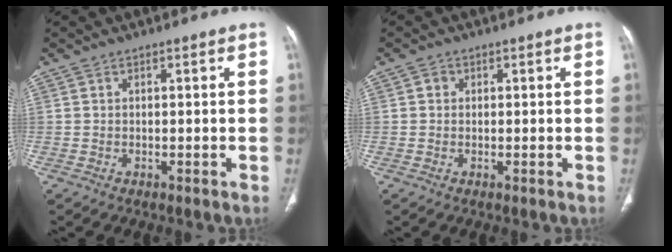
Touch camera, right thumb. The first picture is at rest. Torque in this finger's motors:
{"motor_torque": [0.24, 0.04, 0.10, -0.38, 0.04]}